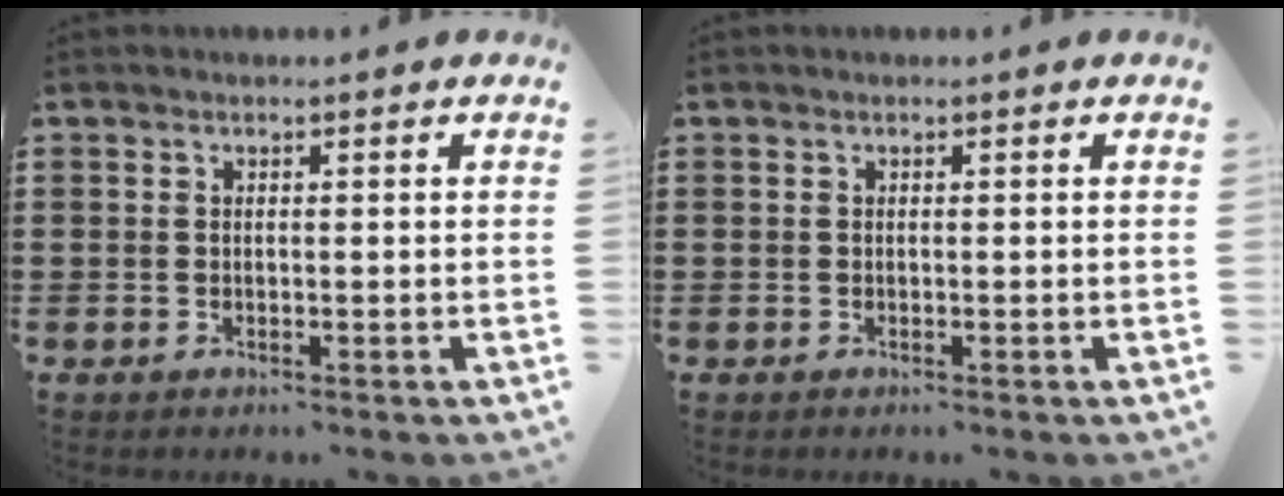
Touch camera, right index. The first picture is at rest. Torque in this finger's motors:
{"motor_torque": [0.08, 0.09, -0.02, -0.01]}